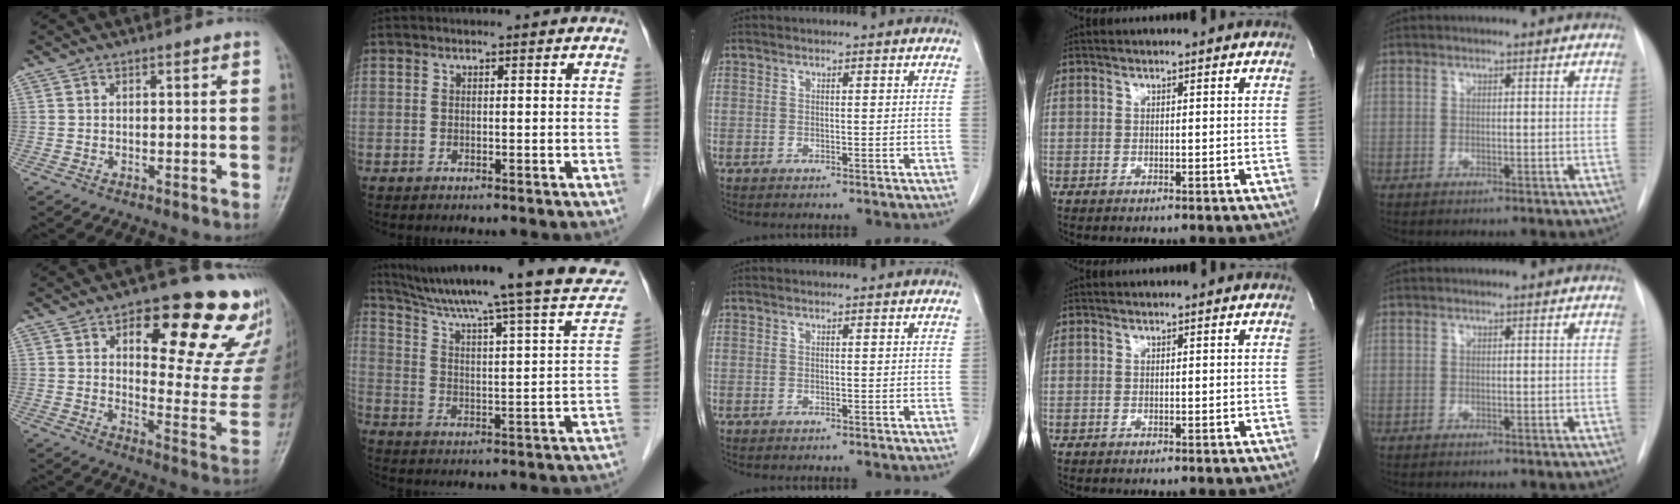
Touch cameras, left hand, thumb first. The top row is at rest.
{"thumb": {"total": 23.3, "force": [13.0, 9.2, 17.0], "torque": [-0.159, -0.062, 0.170]}, "index": {"total": 26.7, "force": [22.3, 1.3, 14.6], "torque": [-0.225, -0.023, 0.299]}}